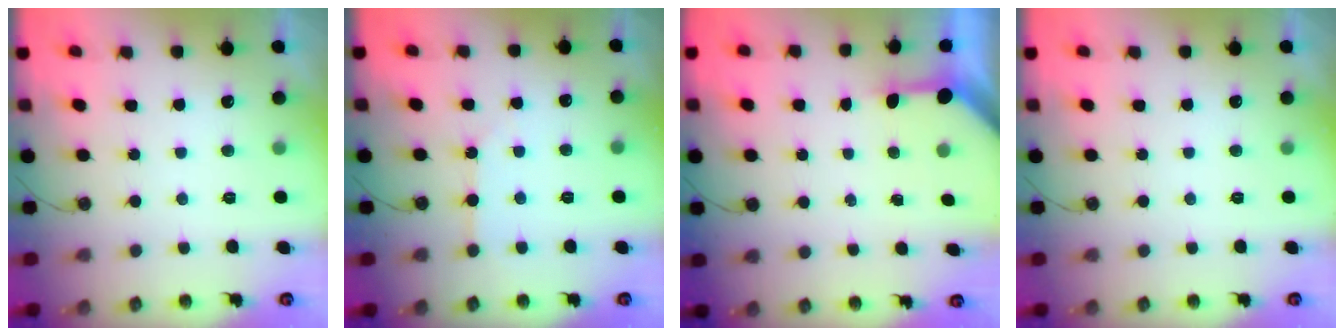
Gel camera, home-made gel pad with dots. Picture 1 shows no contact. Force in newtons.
{"total": 4.0, "press": 3.9, "slide": 0.6}
{"total": 3.2, "press": 3.2, "slide": 0.3}
{"total": 0.0}